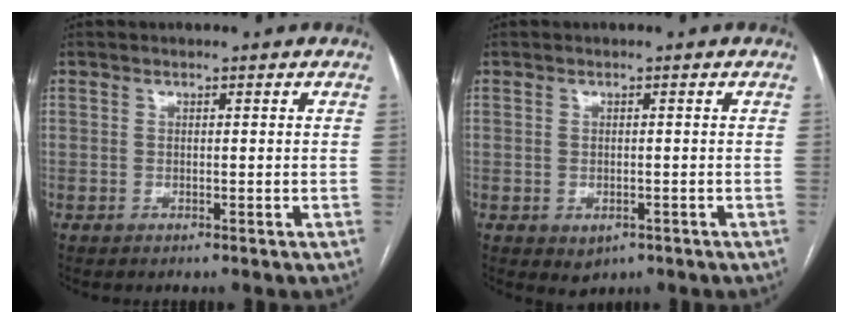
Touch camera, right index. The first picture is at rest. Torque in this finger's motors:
{"motor_torque": [0.81, -0.57, 0.11, 0.00]}